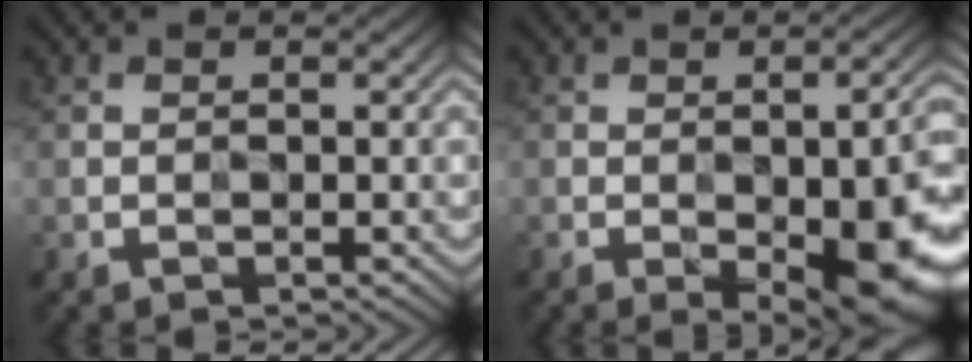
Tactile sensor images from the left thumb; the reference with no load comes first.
{"total": 13.5, "force": [-4.3, 5.3, 11.6], "torque": [-0.137, -0.018, -0.046]}